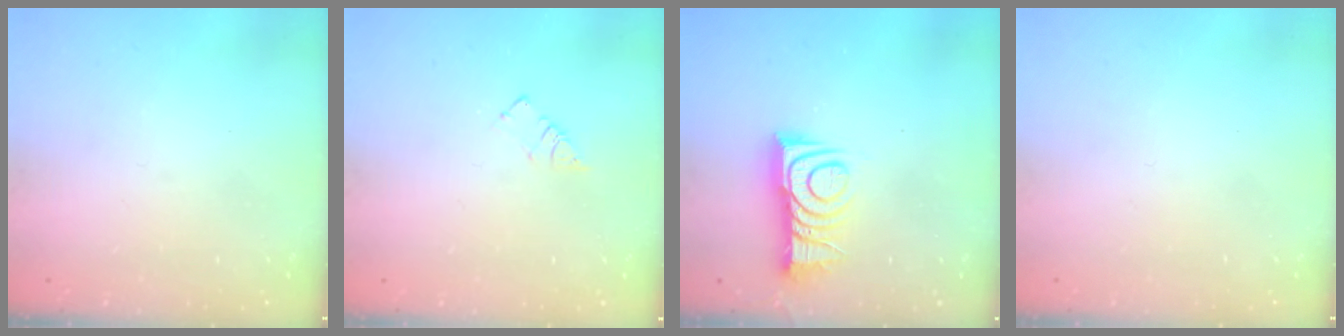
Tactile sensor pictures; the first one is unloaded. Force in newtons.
{"total": 2.6, "press": 2.6, "slide": 0.3}
{"total": 10.7, "press": 10.6, "slide": 0.4}
{"total": 1.6, "press": 1.6, "slide": 0.1}